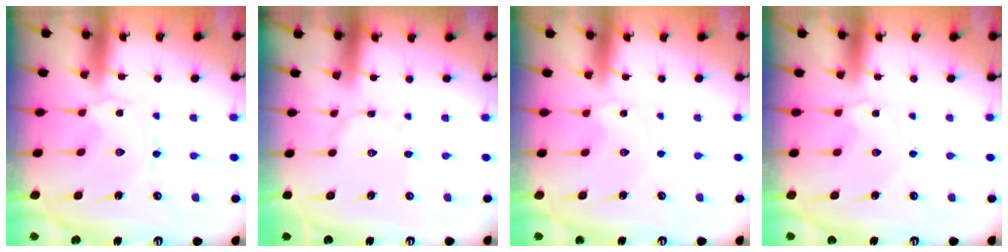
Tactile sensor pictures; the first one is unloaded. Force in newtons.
{"total": 1.4, "press": 1.4, "slide": 0.1}
{"total": 1.1, "press": 1.1, "slide": 0.2}
{"total": 1.3, "press": 1.3, "slide": 0.3}